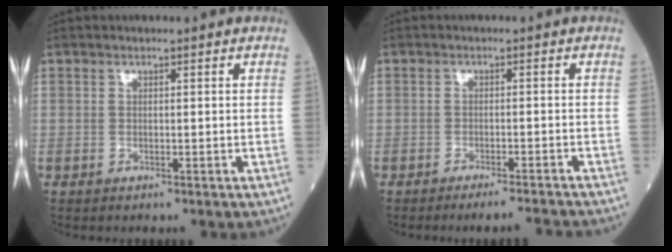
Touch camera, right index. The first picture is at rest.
{"total": 5.5, "force": [-5.2, -0.6, 1.7], "torque": [-0.013, -0.009, -0.076]}